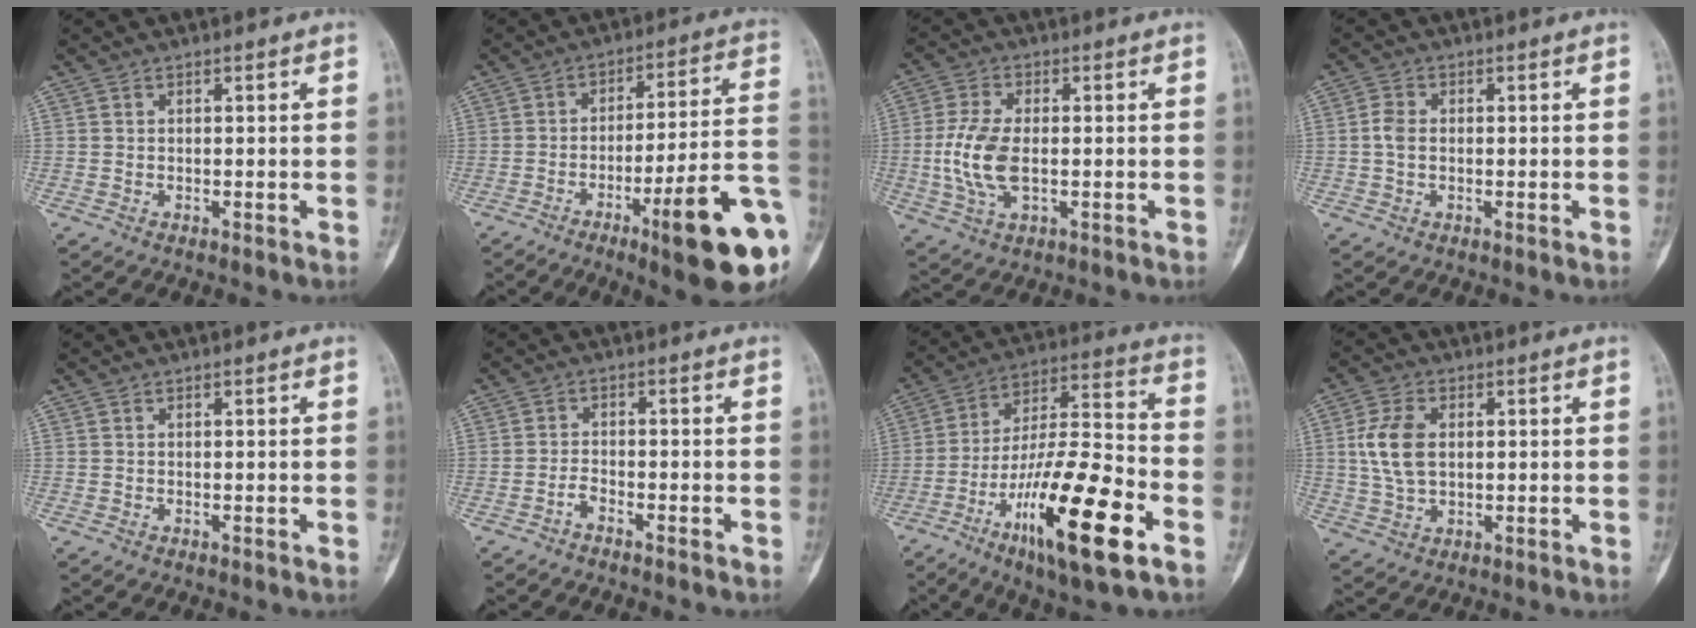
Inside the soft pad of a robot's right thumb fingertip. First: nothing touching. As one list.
[{"total": 20.1, "force": [-7.8, 3.0, 18.2], "torque": [-0.201, 0.033, -0.107]}, {"total": 9.5, "force": [-0.8, 4.9, 8.2], "torque": [-0.178, -0.001, -0.016]}, {"total": 2.9, "force": [-0.1, 2.0, 2.1], "torque": [-0.042, 0.005, -0.007]}, {"total": 0.0}, {"total": 2.0, "force": [-1.7, 0.4, 0.9], "torque": [-0.023, 0.017, -0.033]}, {"total": 22.6, "force": [-10.3, 5.2, 19.5], "torque": [-0.365, 0.044, -0.173]}, {"total": 8.2, "force": [1.1, 5.2, 6.3], "torque": [-0.129, 0.004, 0.025]}]